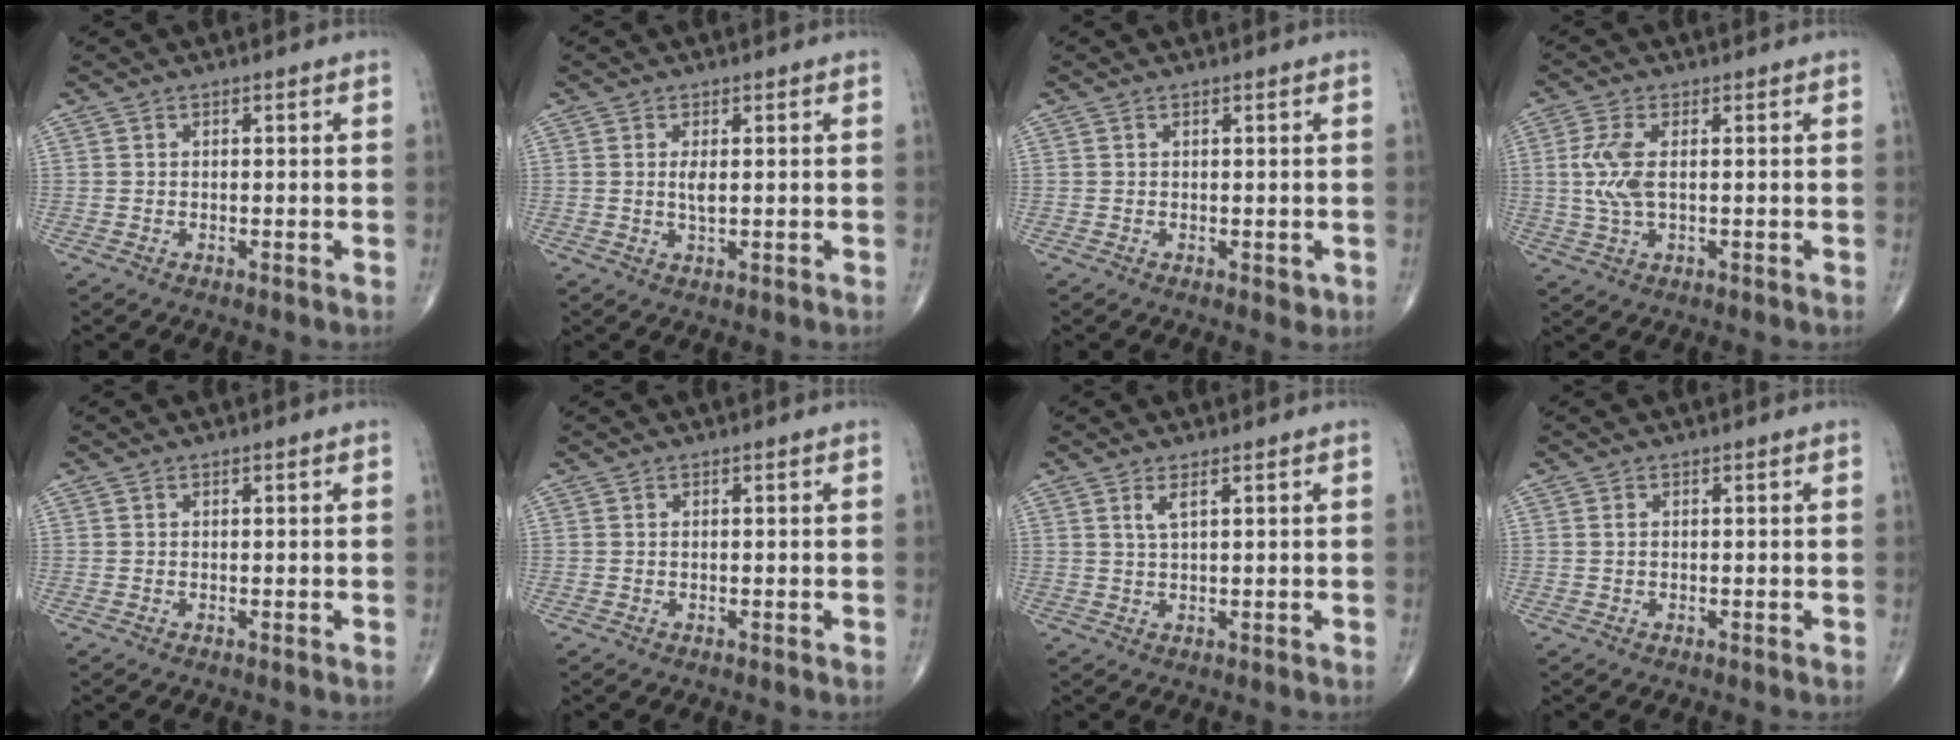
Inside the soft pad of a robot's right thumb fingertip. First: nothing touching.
{"total": 2.3, "force": [0.3, 0.7, 2.2], "torque": [-0.044, -0.005, 0.009]}
{"total": 1.6, "force": [-0.1, 1.0, 1.3], "torque": [-0.009, -0.002, 0.001]}
{"total": 6.3, "force": [0.6, 2.7, 5.7], "torque": [-0.143, 0.002, 0.012]}
{"total": 0.0}
{"total": 0.0}
{"total": 2.2, "force": [1.1, 0.4, 1.9], "torque": [-0.046, -0.005, 0.025]}
{"total": 0.6, "force": [0.1, 0.3, 0.5], "torque": [-0.013, 0.004, 0.004]}